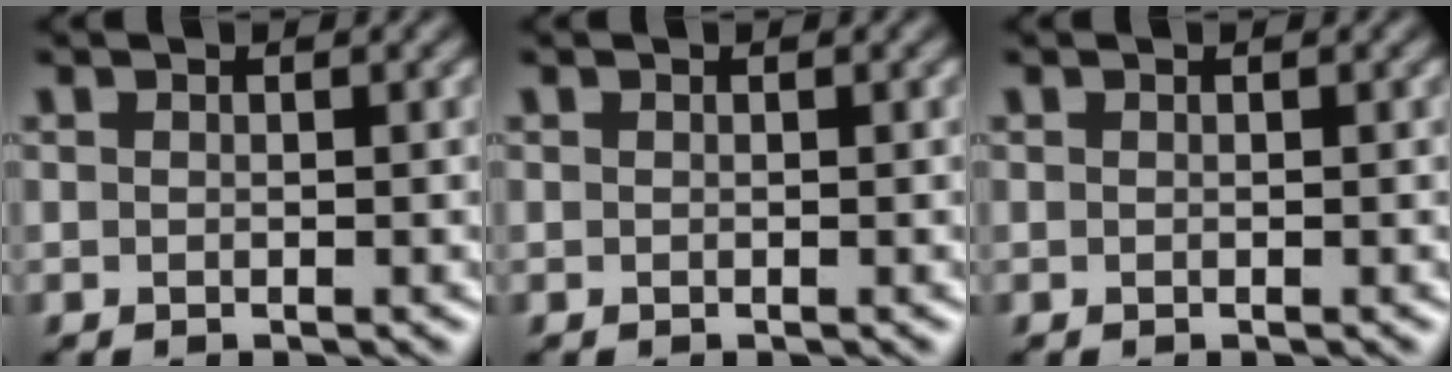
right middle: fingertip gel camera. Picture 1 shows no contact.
{"total": 0.0}
{"total": 0.0}